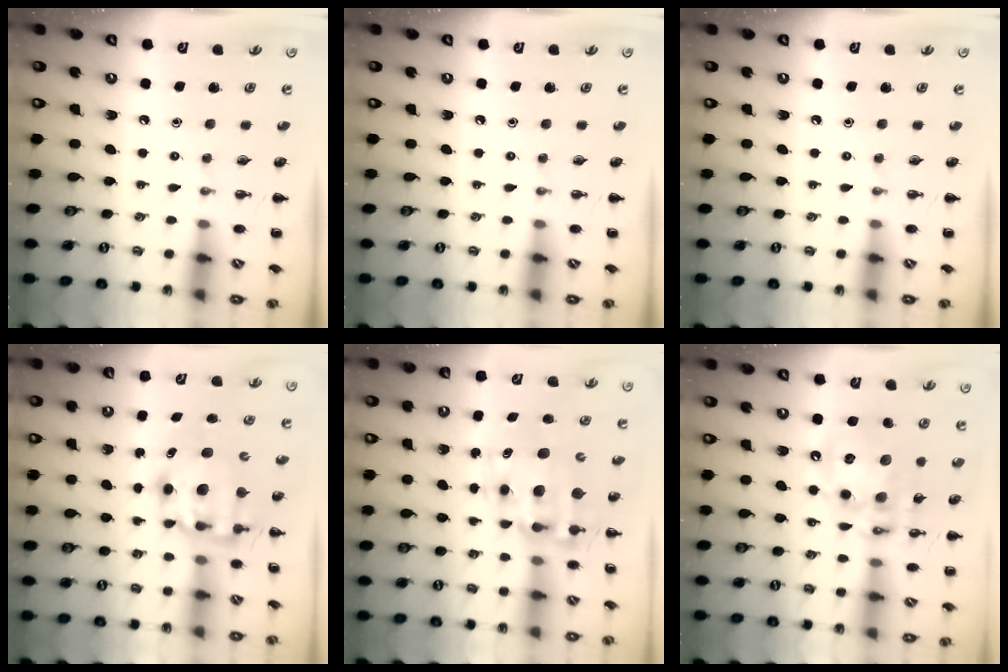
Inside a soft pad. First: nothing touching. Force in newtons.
{"total": 0.0}
{"total": 0.0}
{"total": 6.7, "press": 6.5, "slide": 1.5}
{"total": 10.0, "press": 9.7, "slide": 2.3}
{"total": 16.7, "press": 16.4, "slide": 3.3}